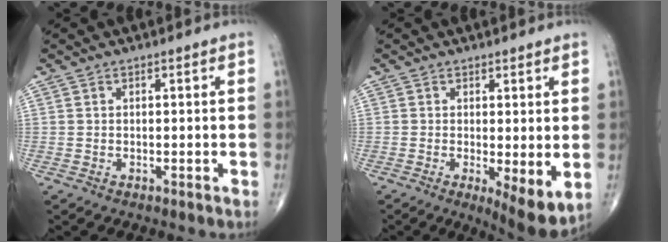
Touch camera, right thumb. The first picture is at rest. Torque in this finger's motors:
{"motor_torque": [-0.21, 0.64, 0.52, 0.33, 0.07]}